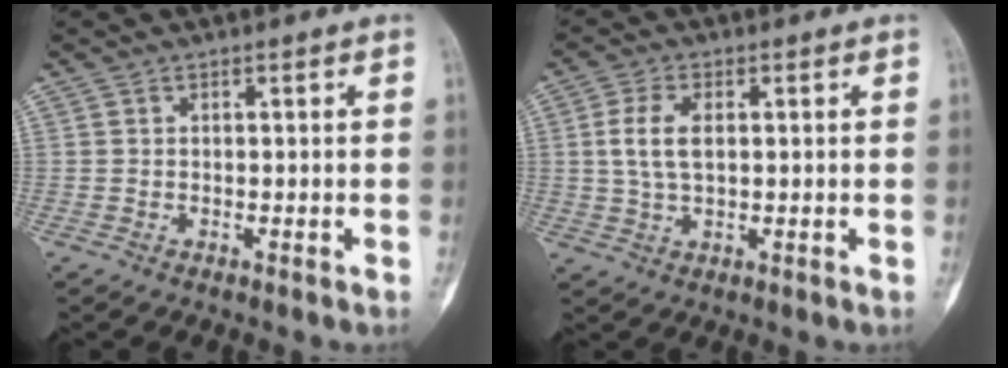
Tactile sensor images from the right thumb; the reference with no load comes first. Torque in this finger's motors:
{"motor_torque": [0.42, 0.41, 0.41, -0.21, 0.21]}